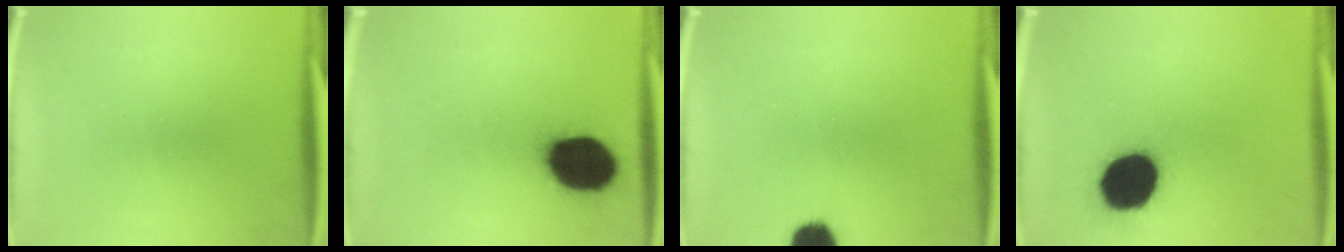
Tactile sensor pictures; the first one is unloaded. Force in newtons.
{"total": 18.4}
{"total": 7.8}
{"total": 19.1}